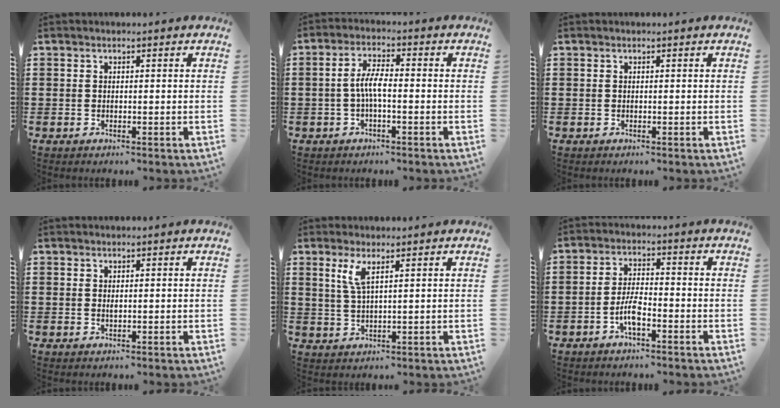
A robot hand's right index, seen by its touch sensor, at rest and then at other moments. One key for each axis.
{"total": 4.5, "fx": -0.9, "fy": 1.2, "fz": 4.3, "tx": -0.098, "ty": -0.002, "tz": -0.025}
{"total": 0.0}
{"total": 0.6, "fx": 0.2, "fy": 0.3, "fz": 0.5, "tx": -0.010, "ty": 0.002, "tz": 0.002}
{"total": 3.4, "fx": 1.7, "fy": 0.6, "fz": 2.8, "tx": -0.061, "ty": 0.002, "tz": 0.030}
{"total": 4.6, "fx": -2.3, "fy": 1.4, "fz": 3.8, "tx": -0.090, "ty": 0.000, "tz": -0.050}